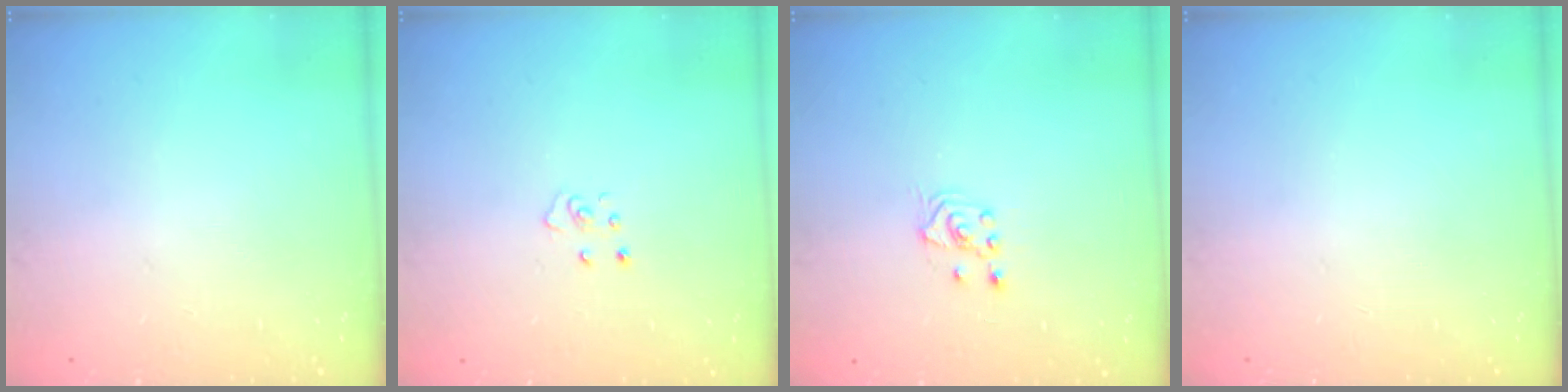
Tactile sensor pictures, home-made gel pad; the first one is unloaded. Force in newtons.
{"total": 4.1, "press": 4.1, "slide": 0.3}
{"total": 2.1, "press": 2.0, "slide": 0.8}
{"total": 0.0}